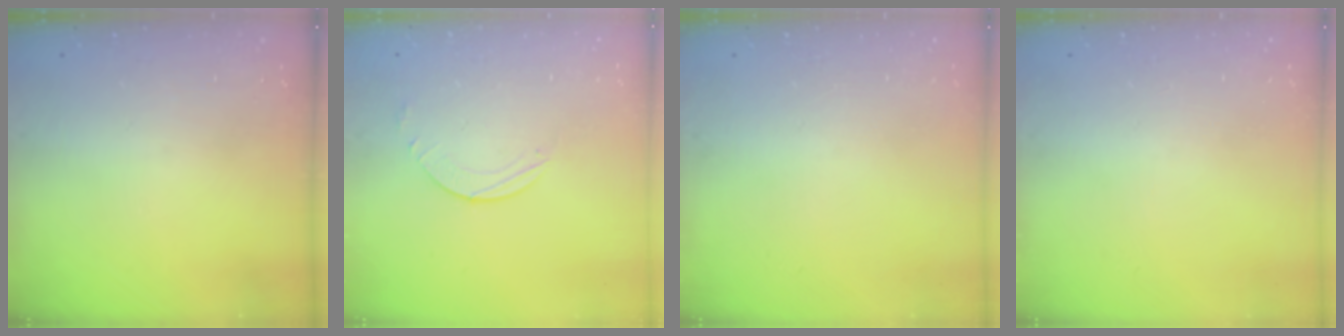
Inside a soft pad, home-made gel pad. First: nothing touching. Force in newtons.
{"total": 3.9, "press": 3.9, "slide": 0.3}
{"total": 0.0}
{"total": 0.0}